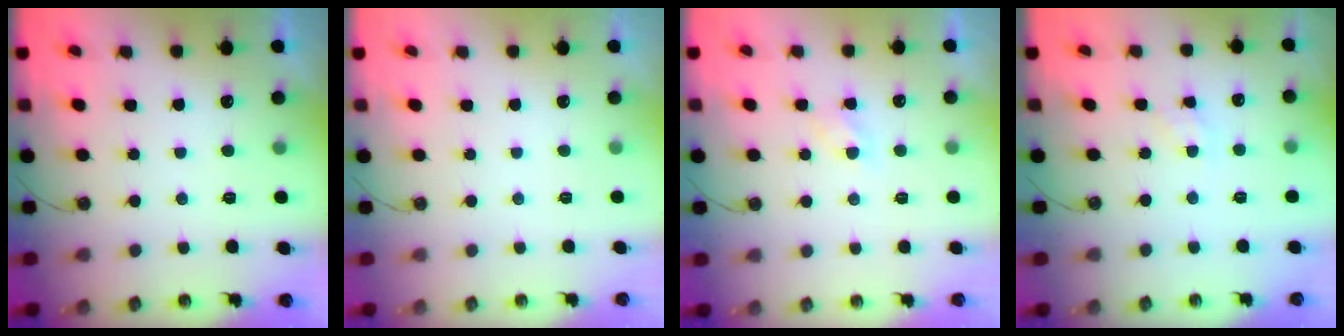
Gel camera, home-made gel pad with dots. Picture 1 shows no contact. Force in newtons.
{"total": 0.0}
{"total": 3.1, "press": 3.0, "slide": 0.5}
{"total": 2.5, "press": 2.5, "slide": 0.1}